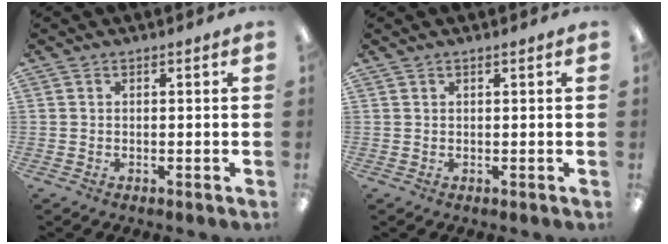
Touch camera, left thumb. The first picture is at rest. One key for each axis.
{"total": 0.6, "fx": 0.4, "fy": 0.1, "fz": 0.3, "tx": -0.007, "ty": 0.002, "tz": 0.007}